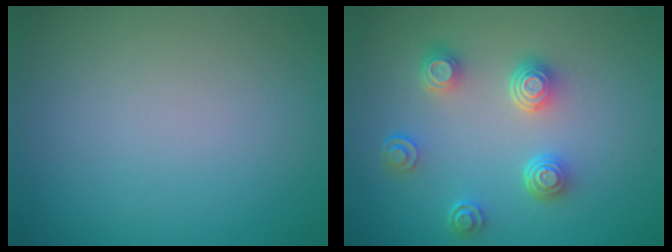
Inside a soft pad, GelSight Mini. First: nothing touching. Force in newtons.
{"total": 4.1, "press": 3.2, "slide": 2.6}